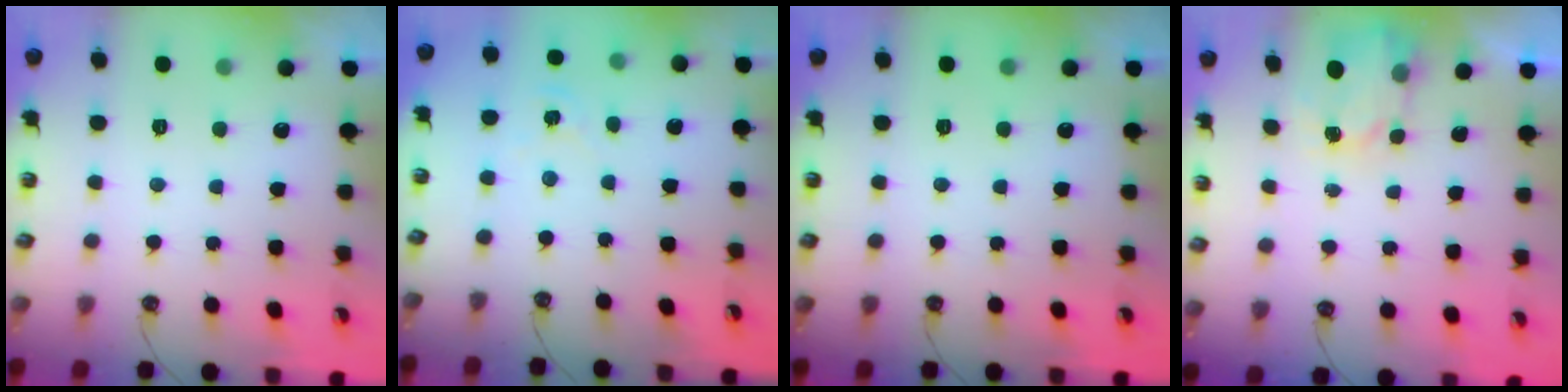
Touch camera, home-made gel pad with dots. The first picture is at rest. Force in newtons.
{"total": 1.4, "press": 1.4, "slide": 0.2}
{"total": 0.0}
{"total": 2.7, "press": 2.6, "slide": 0.4}